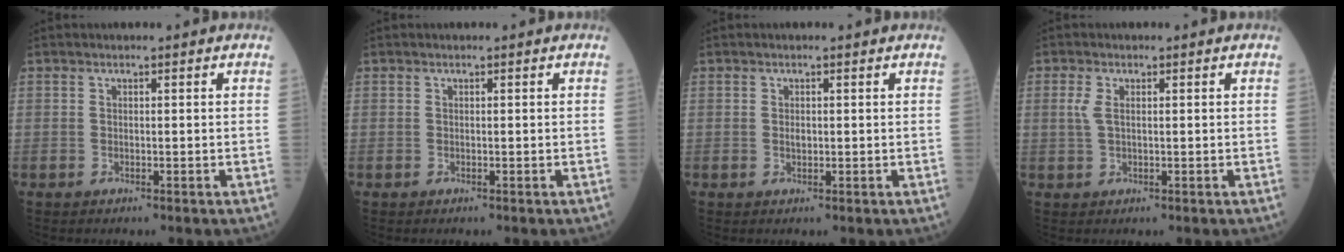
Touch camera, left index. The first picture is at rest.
{"total": 0.0}
{"total": 0.8, "force": [0.1, 0.5, 0.6], "torque": [-0.010, 0.001, 0.001]}
{"total": 2.1, "force": [0.5, 1.0, 1.8], "torque": [-0.050, 0.004, 0.012]}